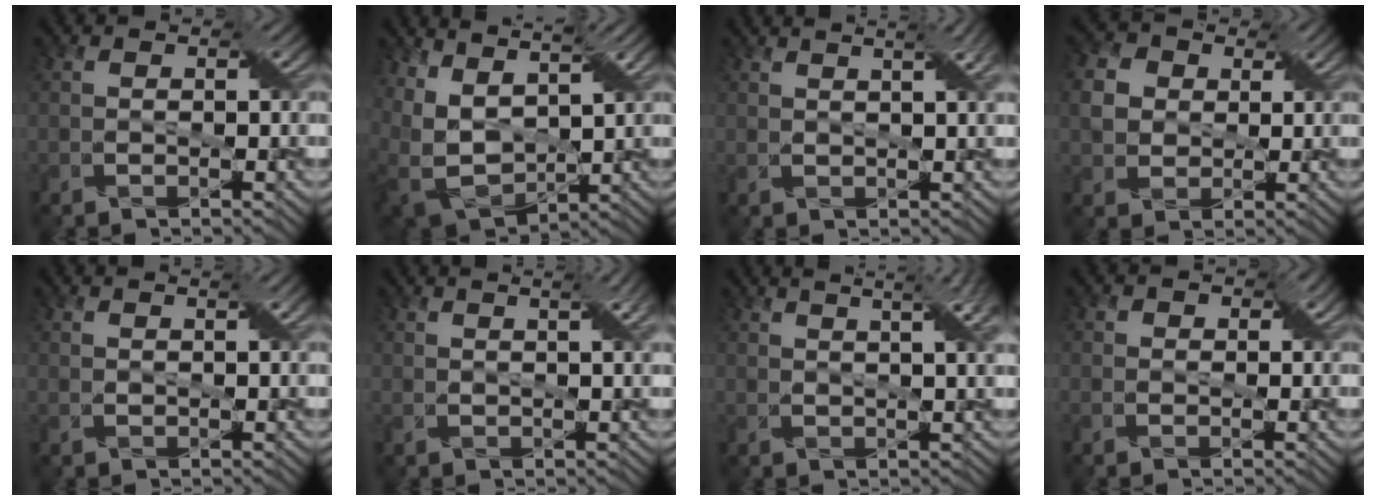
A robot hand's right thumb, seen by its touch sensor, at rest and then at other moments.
{"total": 9.9, "force": [4.9, 5.3, 6.7], "torque": [-0.184, 0.003, 0.096]}
{"total": 5.4, "force": [3.1, 1.2, 4.2], "torque": [-0.058, 0.026, 0.028]}
{"total": 5.7, "force": [1.3, 4.9, 2.6], "torque": [-0.078, 0.008, 0.015]}
{"total": 1.4, "force": [1.2, 0.1, 0.8], "torque": [-0.015, -0.003, 0.016]}
{"total": 4.5, "force": [2.6, 0.9, 3.6], "torque": [-0.051, 0.017, 0.025]}
{"total": 8.3, "force": [4.7, 2.2, 6.4], "torque": [-0.074, 0.041, 0.041]}
{"total": 1.8, "force": [0.8, 1.5, 0.6], "torque": [-0.007, -0.002, 0.005]}